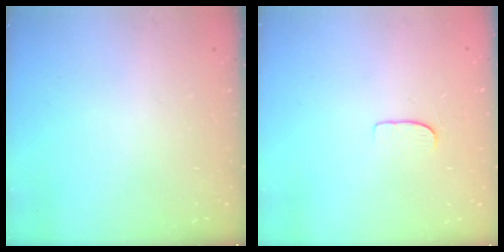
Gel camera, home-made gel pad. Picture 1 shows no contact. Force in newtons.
{"total": 4.8, "press": 4.7, "slide": 0.6}